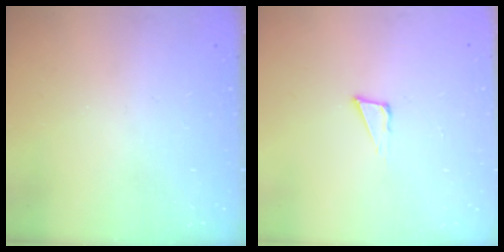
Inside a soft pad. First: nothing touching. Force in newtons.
{"total": 3.6, "press": 3.5, "slide": 0.9}